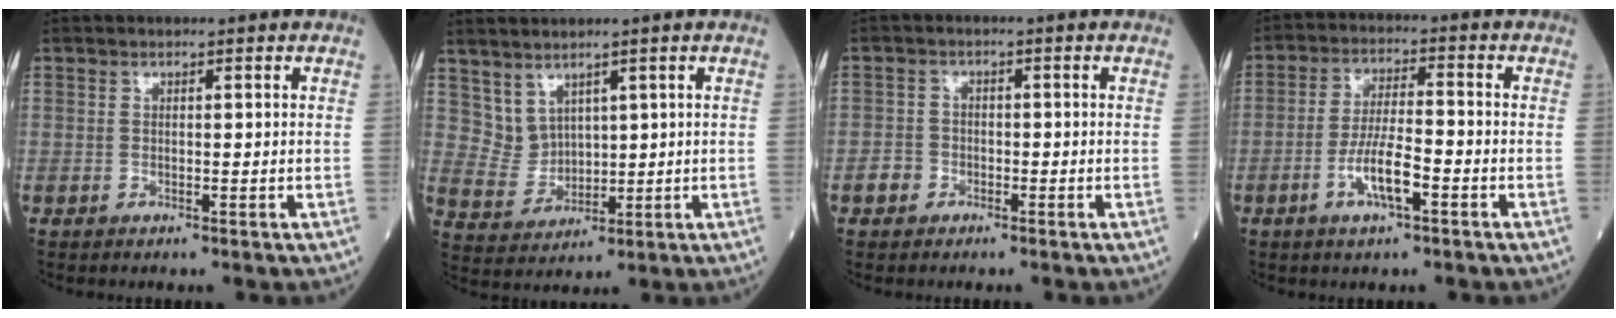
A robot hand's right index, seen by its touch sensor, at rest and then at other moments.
{"total": 4.3, "force": [2.9, 3.1, 0.8], "torque": [-0.026, 0.005, 0.072]}
{"total": 2.3, "force": [-1.3, 1.8, 0.4], "torque": [-0.009, 0.008, -0.027]}
{"total": 6.8, "force": [-2.8, 1.4, 6.0], "torque": [-0.116, 0.001, -0.052]}